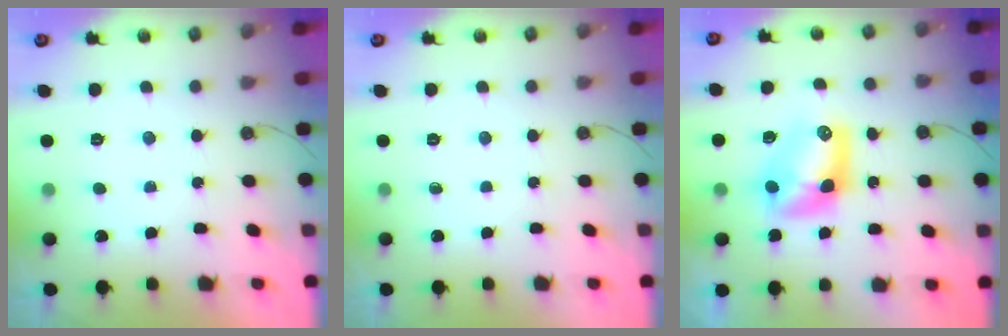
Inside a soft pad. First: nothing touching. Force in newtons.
{"total": 0.0}
{"total": 8.8, "press": 8.8, "slide": 0.8}